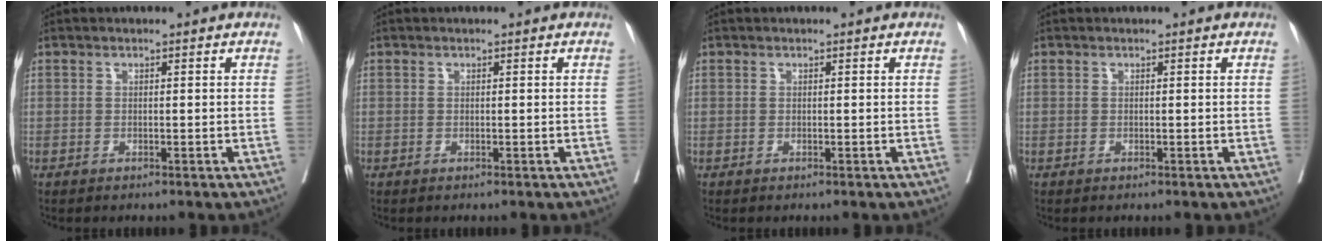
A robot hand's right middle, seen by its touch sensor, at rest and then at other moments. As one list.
[{"total": 0.0}, {"total": 0.0}, {"total": 0.0}]